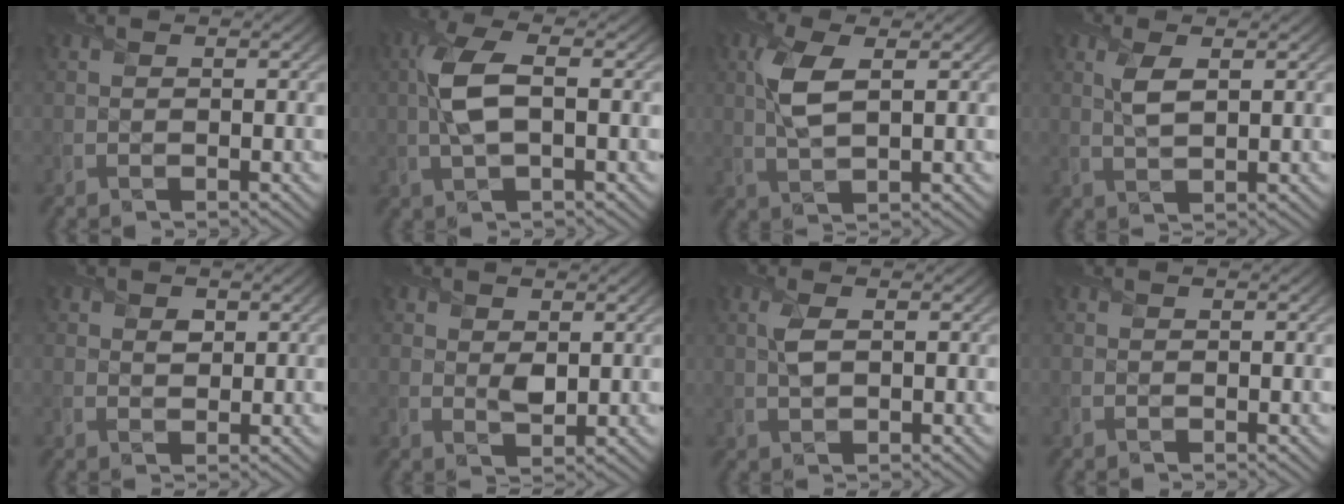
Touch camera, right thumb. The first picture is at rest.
{"total": 6.3, "force": [0.4, 2.4, 5.8], "torque": [-0.144, 0.007, 0.002]}
{"total": 5.2, "force": [1.3, 2.0, 4.7], "torque": [-0.115, 0.004, 0.025]}
{"total": 3.2, "force": [1.1, 1.2, 2.8], "torque": [-0.067, 0.001, 0.022]}
{"total": 1.7, "force": [0.7, 1.3, 0.8], "torque": [-0.014, -0.007, 0.013]}
{"total": 2.4, "force": [0.8, 1.5, 1.6], "torque": [-0.033, -0.010, 0.017]}
{"total": 2.5, "force": [0.6, 1.1, 2.2], "torque": [-0.058, 0.003, 0.011]}
{"total": 0.0}